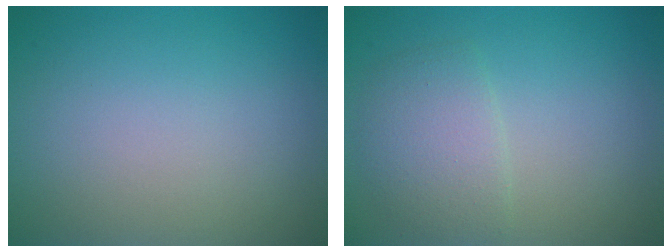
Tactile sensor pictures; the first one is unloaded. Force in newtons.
{"total": 2.9, "press": 2.9, "slide": 0.1}